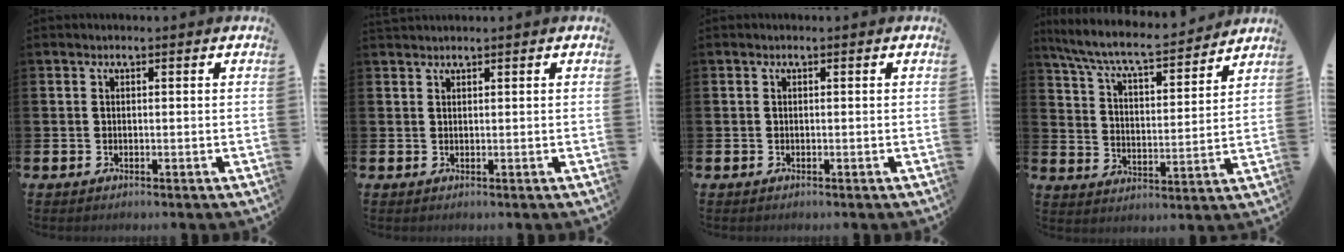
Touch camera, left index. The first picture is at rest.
{"total": 0.9, "force": [0.9, 0.0, 0.0], "torque": [0.000, 0.000, 0.017]}
{"total": 0.0}
{"total": 7.8, "force": [7.3, 1.0, 2.5], "torque": [-0.087, -0.054, 0.123]}